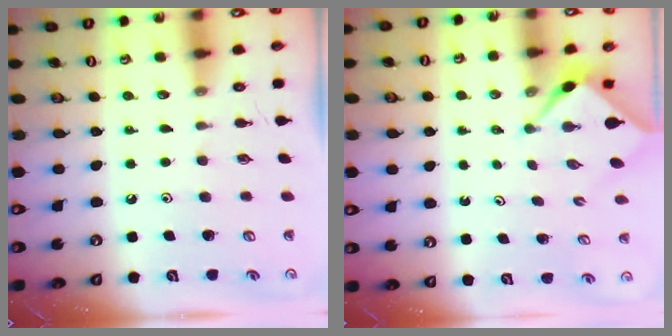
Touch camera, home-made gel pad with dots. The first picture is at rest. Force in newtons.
{"total": 2.2, "press": 2.2, "slide": 0.1}